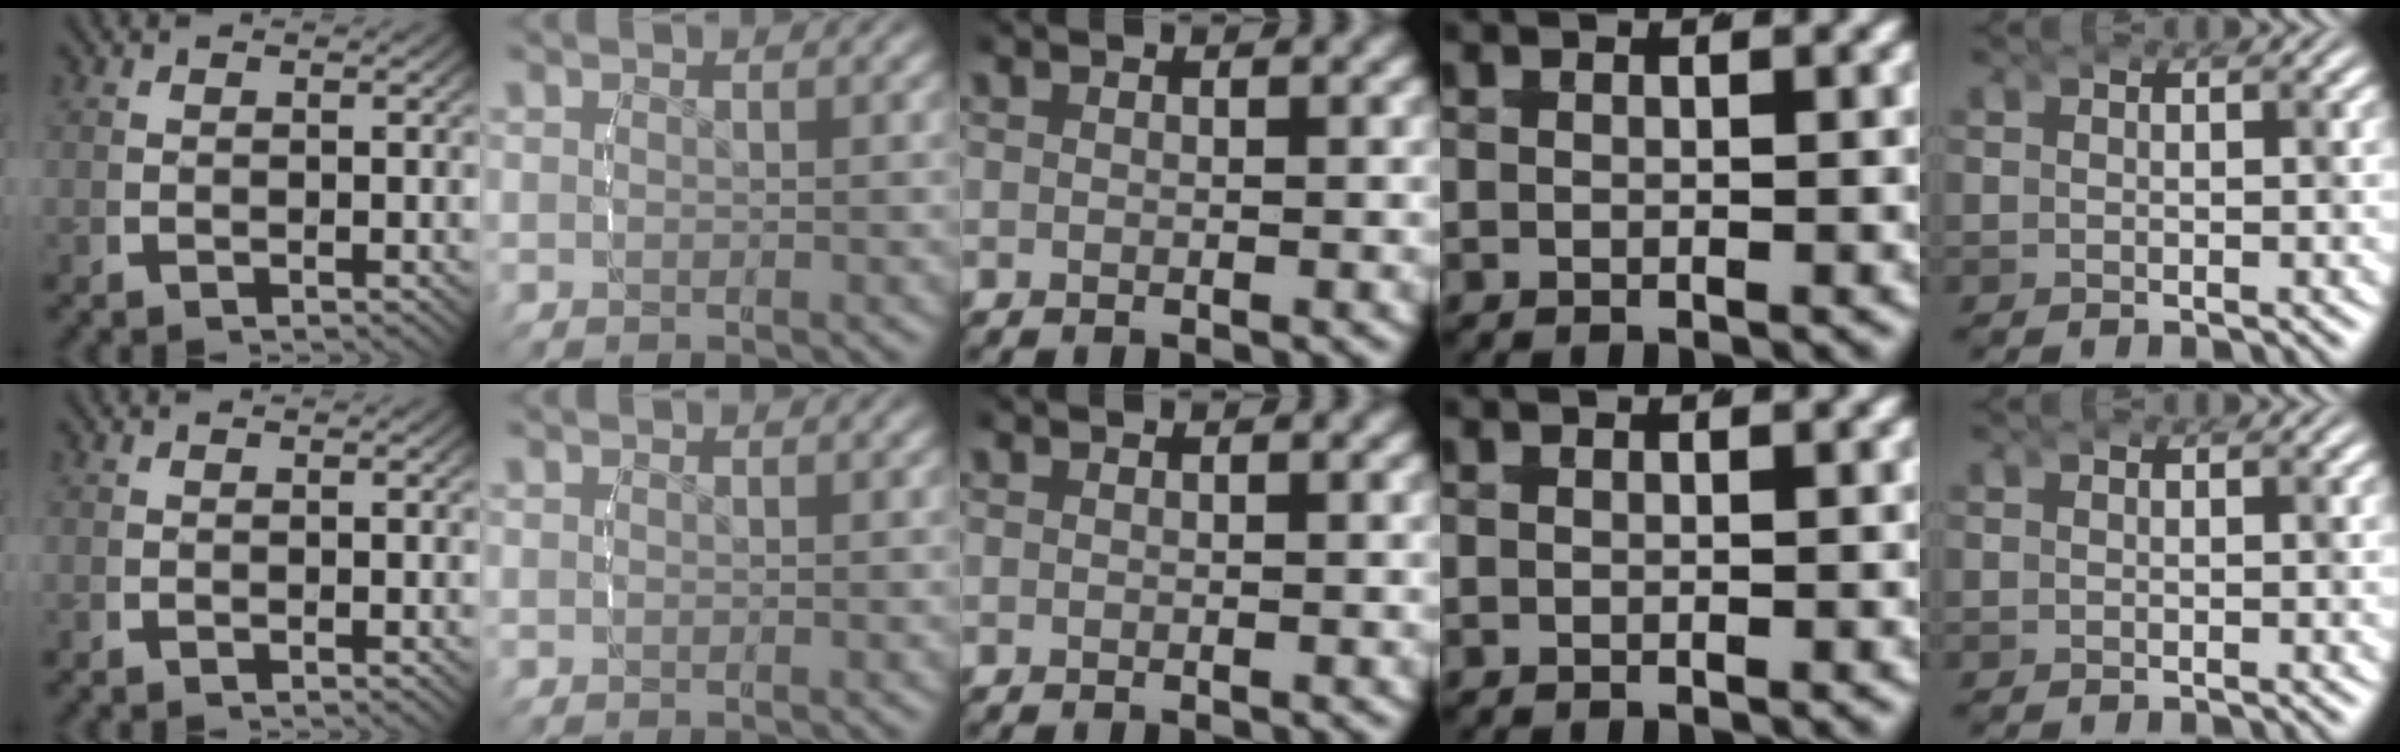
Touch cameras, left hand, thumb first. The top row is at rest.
{}